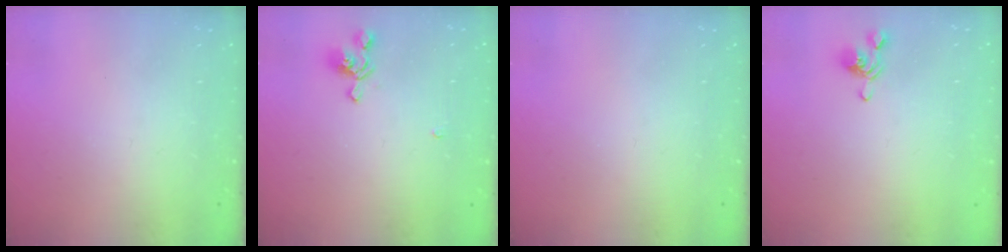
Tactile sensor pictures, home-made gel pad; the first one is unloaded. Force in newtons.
{"total": 3.6, "press": 3.6, "slide": 0.3}
{"total": 0.0}
{"total": 1.9, "press": 1.8, "slide": 0.7}